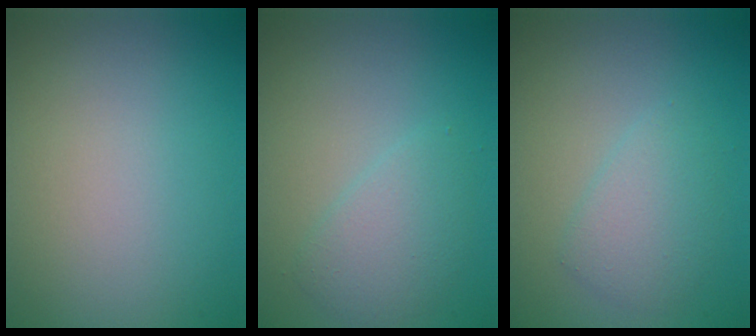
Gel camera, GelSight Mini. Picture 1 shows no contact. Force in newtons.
{"total": 2.6, "press": 2.6, "slide": 0.3}
{"total": 2.4, "press": 2.4, "slide": 0.1}